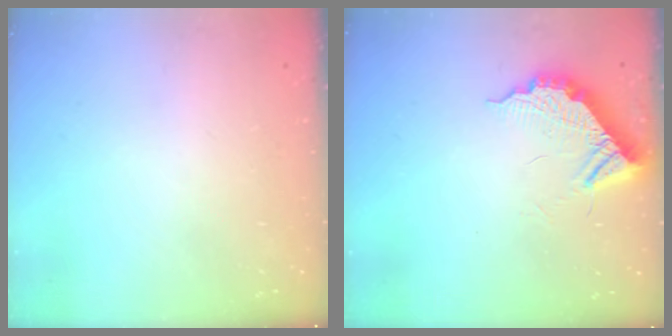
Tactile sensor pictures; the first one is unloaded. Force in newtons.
{"total": 10.5, "press": 10.5, "slide": 0.6}